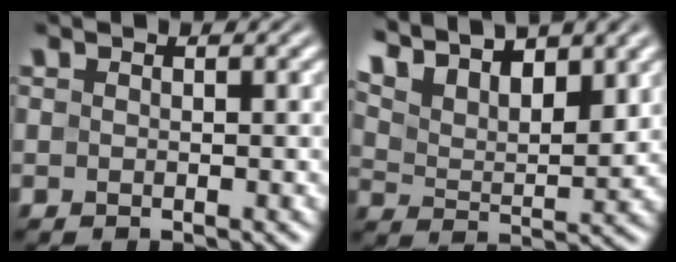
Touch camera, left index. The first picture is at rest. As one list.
[{"total": 10.9, "force": [7.8, 4.2, 6.4], "torque": [-0.124, 0.030, 0.121]}]